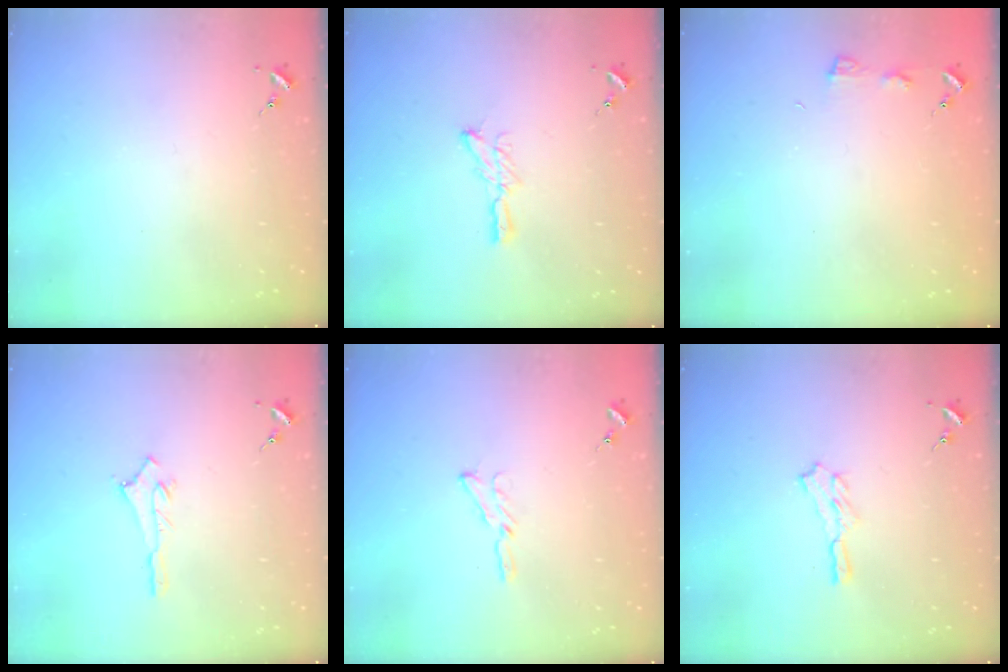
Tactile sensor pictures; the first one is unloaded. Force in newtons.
{"total": 6.6, "press": 6.6, "slide": 0.2}
{"total": 3.6, "press": 3.6, "slide": 0.4}
{"total": 2.5, "press": 2.5, "slide": 0.2}
{"total": 4.8, "press": 4.8, "slide": 0.4}
{"total": 4.7, "press": 4.6, "slide": 0.5}